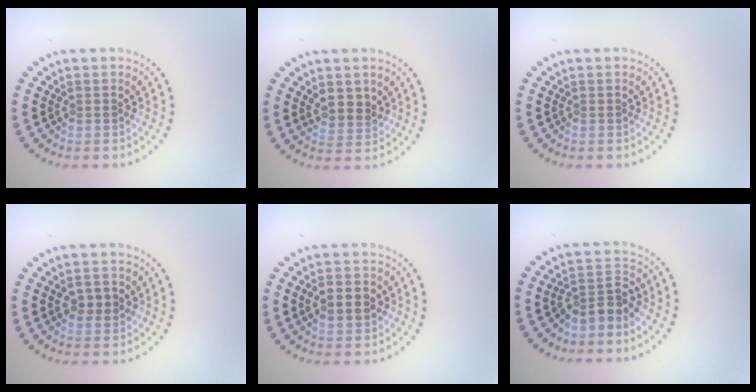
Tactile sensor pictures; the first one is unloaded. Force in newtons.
{"total": 2.2, "press": 2.0, "slide": 1.0}
{"total": 0.0}
{"total": 1.9, "press": 1.9, "slide": 0.2}
{"total": 2.8, "press": 2.8, "slide": 0.2}
{"total": 2.8, "press": 2.2, "slide": 1.8}